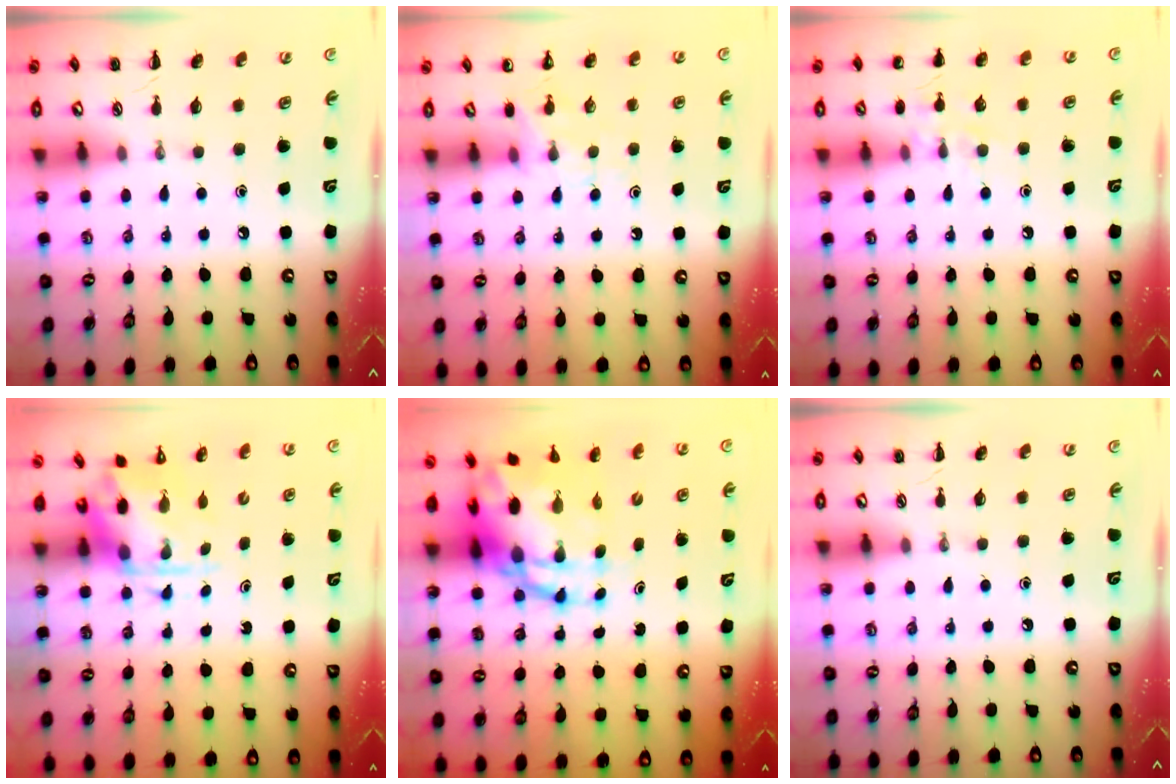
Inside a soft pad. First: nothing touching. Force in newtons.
{"total": 6.5, "press": 6.3, "slide": 1.7}
{"total": 7.7, "press": 7.6, "slide": 1.5}
{"total": 3.9, "press": 3.8, "slide": 0.9}
{"total": 11.0, "press": 10.7, "slide": 2.8}
{"total": 0.0}